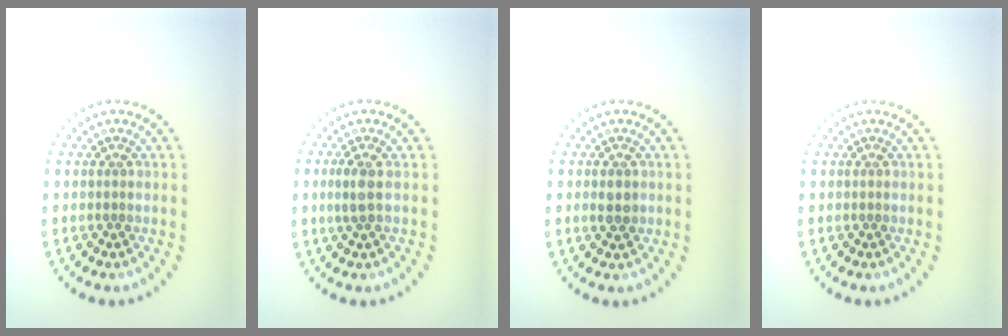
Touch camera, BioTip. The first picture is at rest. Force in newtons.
{"total": 1.6, "press": 1.5, "slide": 0.7}
{"total": 1.4, "press": 1.4, "slide": 0.2}
{"total": 0.0}